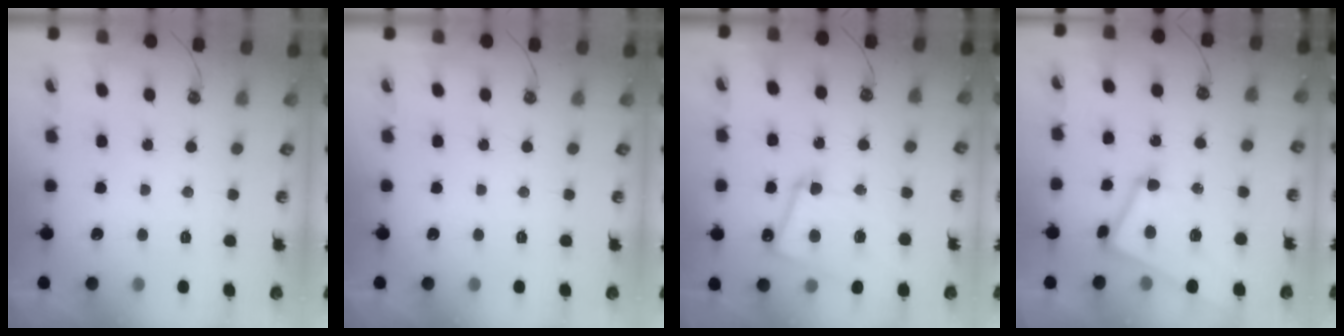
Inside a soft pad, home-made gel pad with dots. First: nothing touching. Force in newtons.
{"total": 0.0}
{"total": 13.6, "press": 13.5, "slide": 1.6}
{"total": 9.9, "press": 9.8, "slide": 1.6}